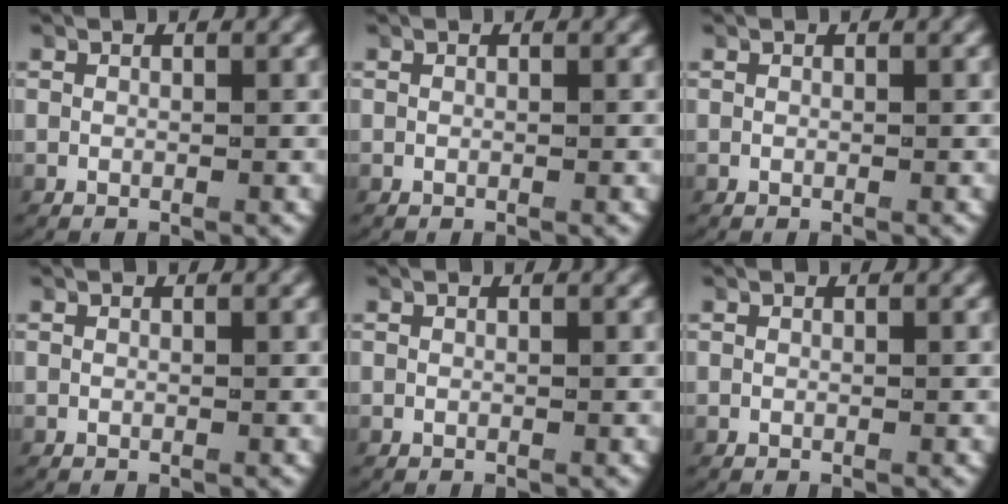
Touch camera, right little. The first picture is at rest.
{"total": 0.0}
{"total": 0.0}
{"total": 0.0}
{"total": 0.0}
{"total": 0.0}